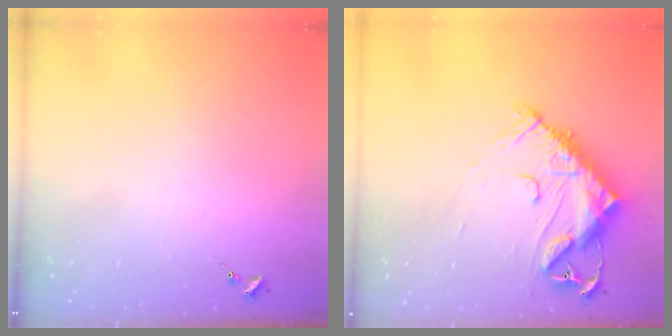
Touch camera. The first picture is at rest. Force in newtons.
{"total": 14.6, "press": 14.5, "slide": 1.1}